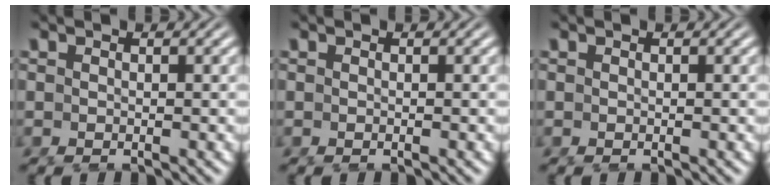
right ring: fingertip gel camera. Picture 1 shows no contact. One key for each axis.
{"total": 0.0}
{"total": 0.0}